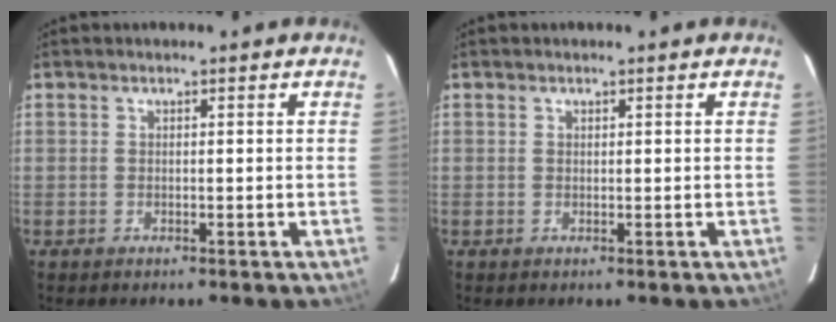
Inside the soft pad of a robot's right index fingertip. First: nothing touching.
{"total": 0.0}